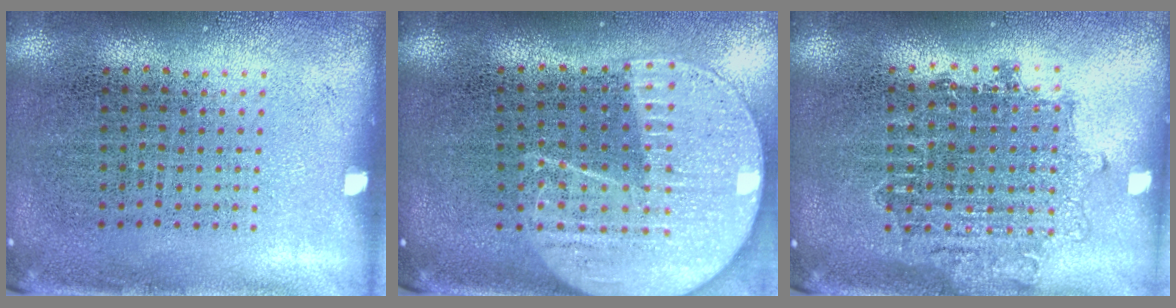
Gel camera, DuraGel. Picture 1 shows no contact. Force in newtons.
{"total": 2.2, "press": 1.9, "slide": 1.1}
{"total": 1.6, "press": 1.3, "slide": 0.9}